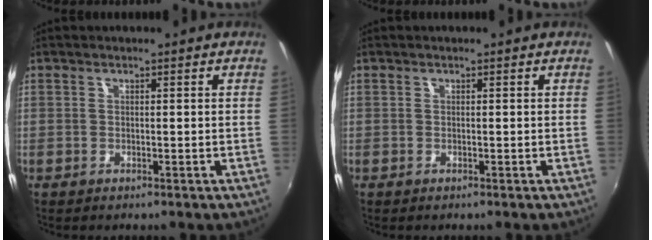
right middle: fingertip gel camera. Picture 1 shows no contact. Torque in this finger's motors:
{"motor_torque": [-0.08, 0.06, 0.00, 0.00]}